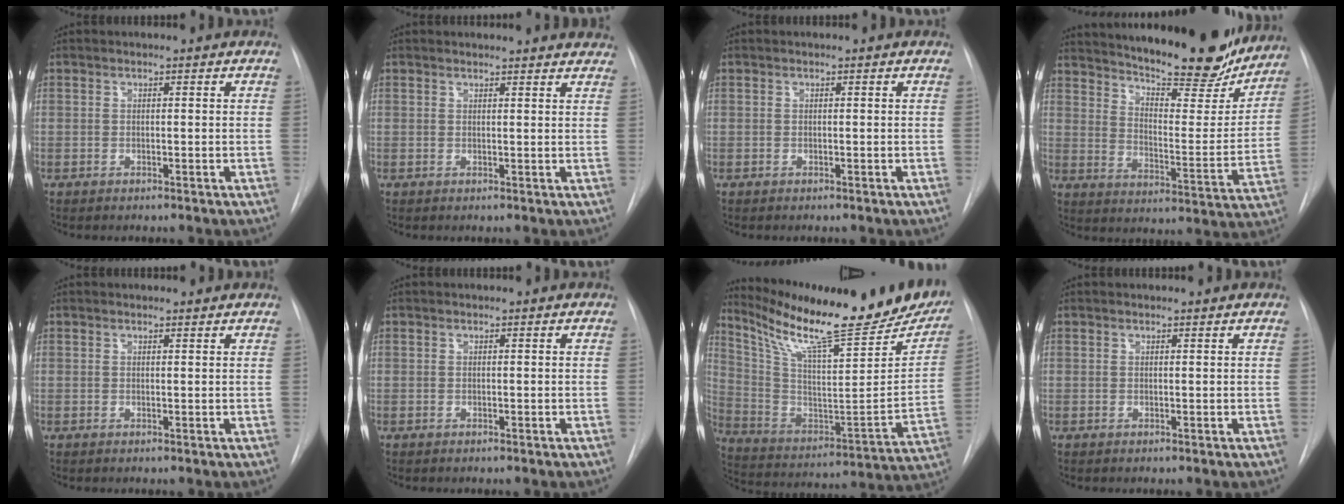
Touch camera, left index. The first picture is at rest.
{"total": 10.3, "force": [10.0, 1.6, 1.8], "torque": [0.001, -0.002, 0.089]}
{"total": 0.0}
{"total": 24.6, "force": [21.5, 5.0, 10.8], "torque": [-0.171, -0.042, 0.287]}
{"total": 1.3, "force": [1.2, 0.2, 0.2], "torque": [-0.010, 0.002, 0.015]}
{"total": 0.0}
{"total": 29.3, "force": [23.4, 4.9, 17.0], "torque": [-0.281, -0.043, 0.339]}
{"total": 0.7, "force": [0.7, 0.1, 0.1], "torque": [-0.008, 0.002, 0.009]}